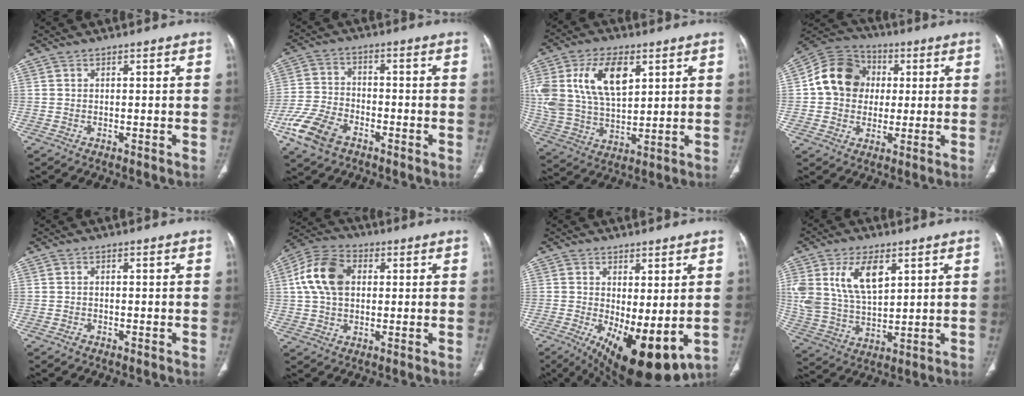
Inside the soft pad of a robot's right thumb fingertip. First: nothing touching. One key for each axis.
{"total": 10.5, "fx": -5.9, "fy": 6.2, "fz": 6.1, "tx": -0.130, "ty": 0.016, "tz": -0.114}
{"total": 17.2, "fx": 6.0, "fy": 9.7, "fz": 12.9, "tx": -0.244, "ty": -0.013, "tz": 0.119}
{"total": 13.1, "fx": 1.7, "fy": 11.2, "fz": 6.6, "tx": -0.093, "ty": 0.018, "tz": 0.018}
{"total": 0.7, "fx": -0.5, "fy": 0.4, "fz": 0.2, "tx": -0.003, "ty": 0.001, "tz": -0.011}
{"total": 11.4, "fx": 2.1, "fy": 7.8, "fz": 8.1, "tx": -0.151, "ty": 0.019, "tz": 0.032}
{"total": 13.8, "fx": -2.9, "fy": 5.5, "fz": 12.3, "tx": -0.188, "ty": -0.027, "tz": -0.022}
{"total": 13.4, "fx": 5.4, "fy": 7.1, "fz": 9.9, "tx": -0.188, "ty": -0.018, "tz": 0.116}